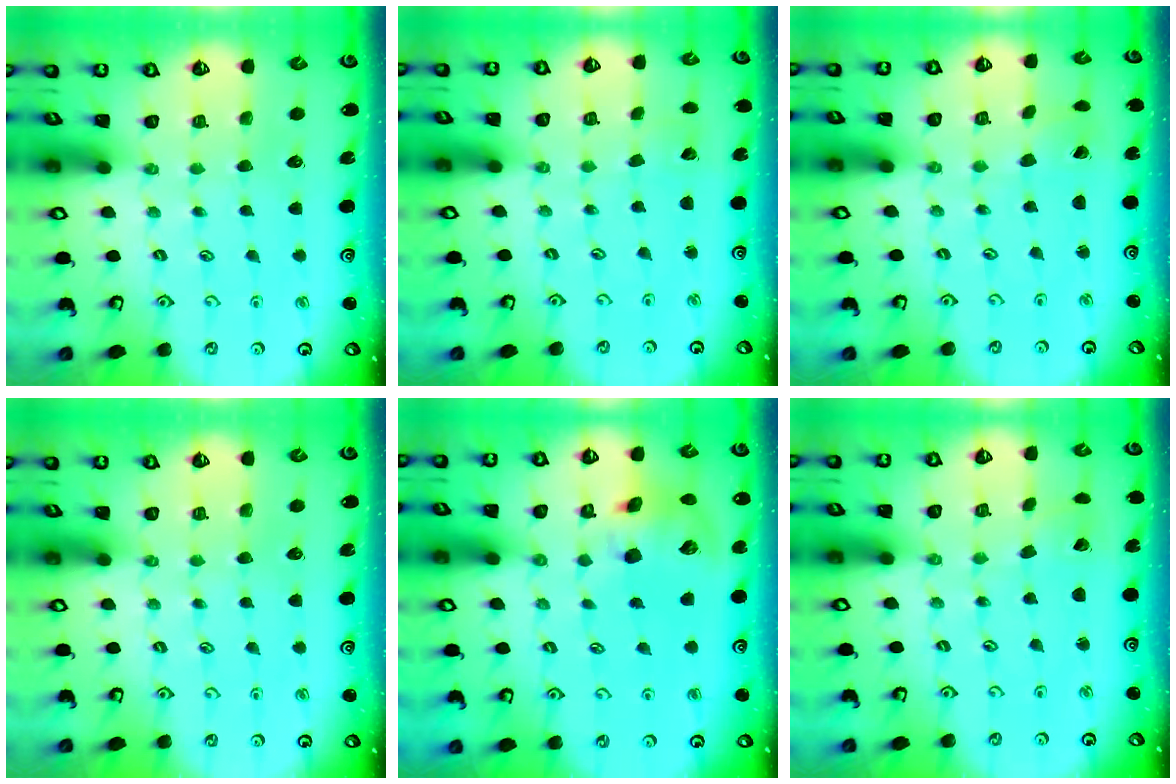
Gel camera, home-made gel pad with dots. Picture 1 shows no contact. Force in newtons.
{"total": 2.4, "press": 2.4, "slide": 0.3}
{"total": 1.8, "press": 1.8, "slide": 0.1}
{"total": 0.0}
{"total": 11.1, "press": 10.9, "slide": 1.9}
{"total": 2.2, "press": 2.2, "slide": 0.1}